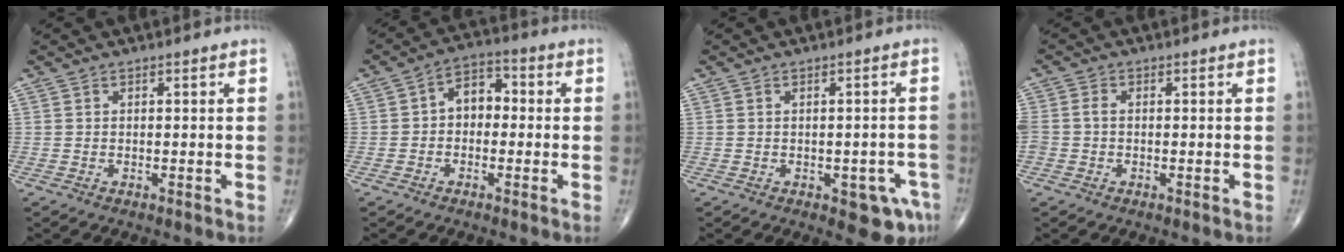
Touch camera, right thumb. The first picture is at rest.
{"total": 6.3, "force": [-0.2, 4.5, 4.4], "torque": [-0.042, 0.026, -0.018]}
{"total": 6.2, "force": [-2.8, 2.8, 4.8], "torque": [-0.035, 0.008, -0.028]}
{"total": 3.2, "force": [-0.3, 2.4, 2.2], "torque": [-0.055, 0.012, -0.009]}